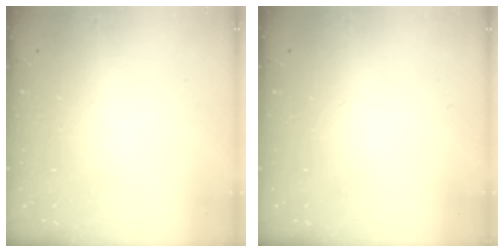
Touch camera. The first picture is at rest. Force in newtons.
{"total": 0.0}